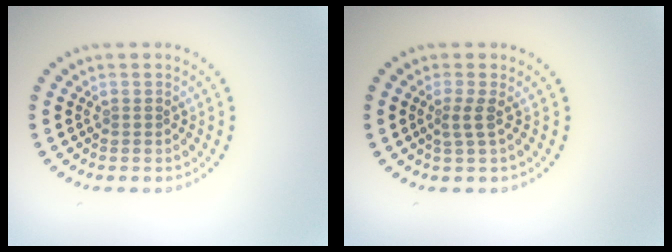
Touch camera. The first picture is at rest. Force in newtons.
{"total": 1.6, "press": 1.0, "slide": 1.2}